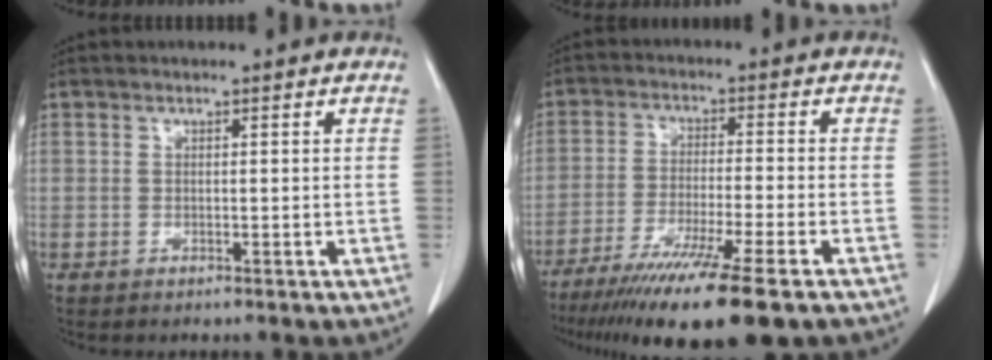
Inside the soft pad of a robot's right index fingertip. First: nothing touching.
{"total": 16.0, "force": [-11.3, 0.1, 11.3], "torque": [-0.177, -0.050, -0.183]}